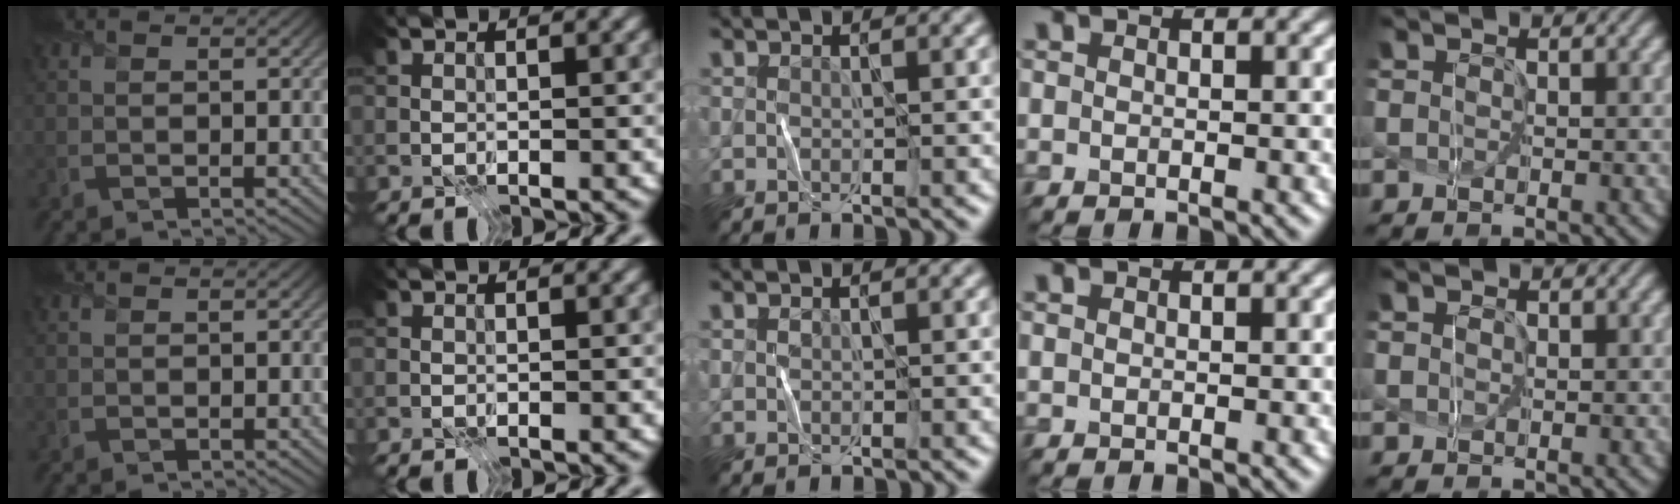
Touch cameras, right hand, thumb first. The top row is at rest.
{"little": {"total": 1.3, "force": [0.6, 1.0, 0.6], "torque": [-0.001, 0.015, -0.002]}}